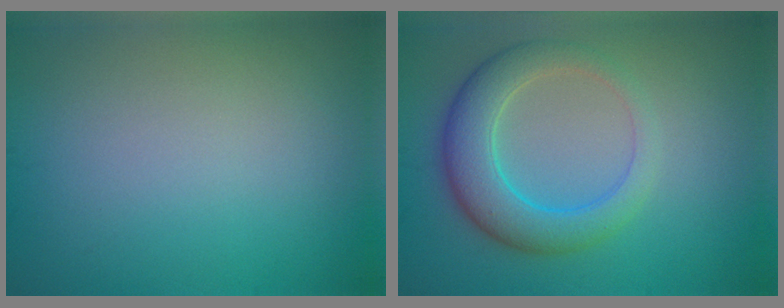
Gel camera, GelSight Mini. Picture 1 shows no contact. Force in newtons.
{"total": 5.6, "press": 5.5, "slide": 0.3}